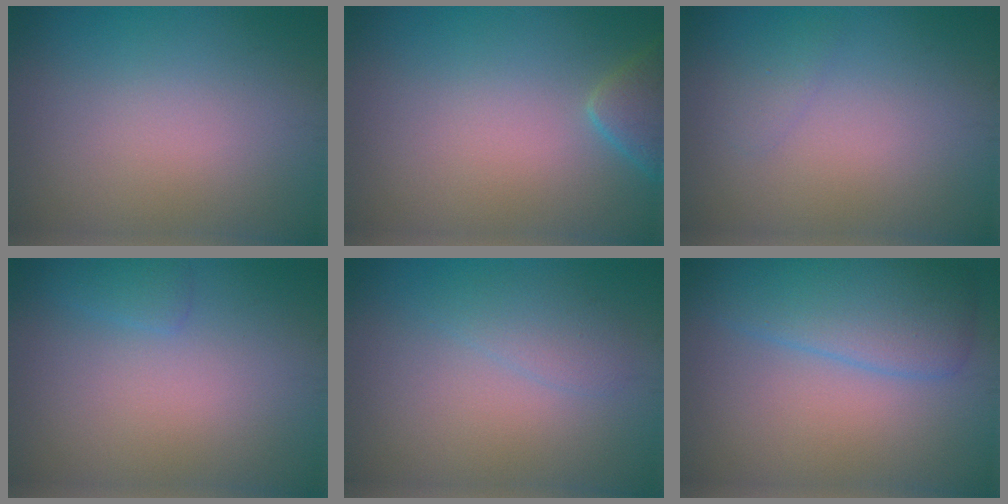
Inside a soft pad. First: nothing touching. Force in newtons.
{"total": 2.5, "press": 2.5, "slide": 0.2}
{"total": 0.9, "press": 0.9, "slide": 0.1}
{"total": 0.9, "press": 0.9, "slide": 0.1}
{"total": 1.6, "press": 1.6, "slide": 0.0}
{"total": 5.0, "press": 5.0, "slide": 0.3}